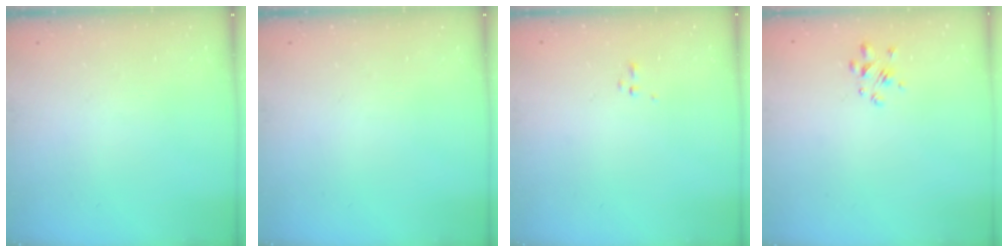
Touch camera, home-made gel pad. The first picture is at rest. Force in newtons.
{"total": 0.0}
{"total": 0.6, "press": 0.6, "slide": 0.1}
{"total": 2.7, "press": 2.4, "slide": 1.2}